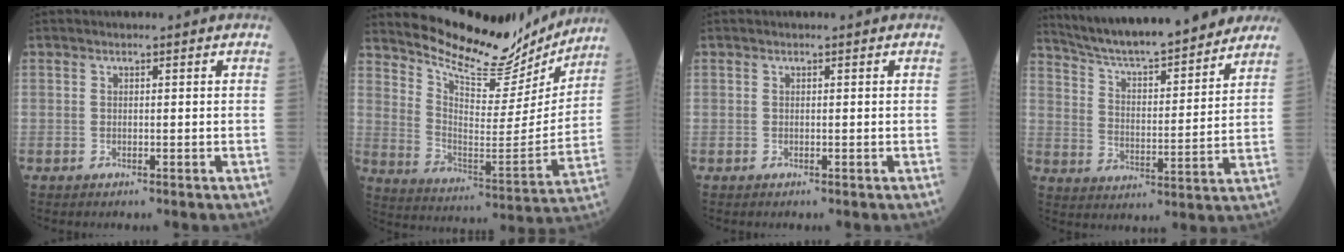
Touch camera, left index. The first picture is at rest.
{"total": 18.3, "force": [17.2, 4.1, 4.8], "torque": [-0.088, -0.042, 0.255]}
{"total": 0.0}
{"total": 21.2, "force": [18.9, 2.7, 9.2], "torque": [-0.150, 0.010, 0.279]}